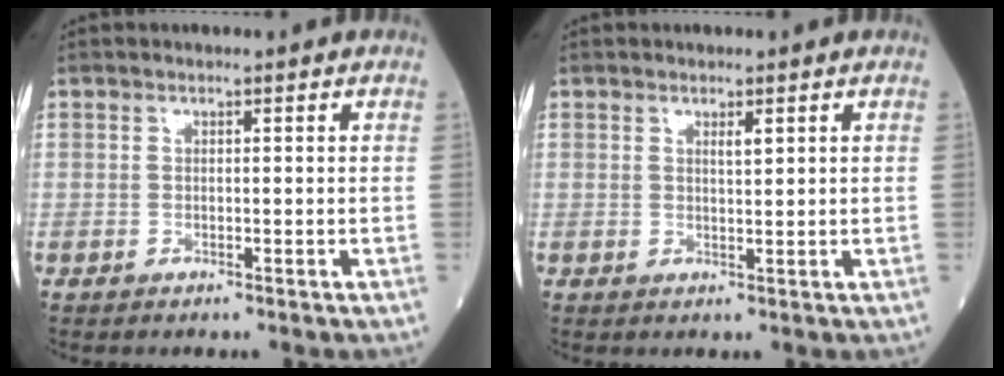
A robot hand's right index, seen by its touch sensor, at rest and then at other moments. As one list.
[{"total": 1.2, "force": [0.7, 0.1, 1.0], "torque": [-0.020, -0.003, 0.011]}]